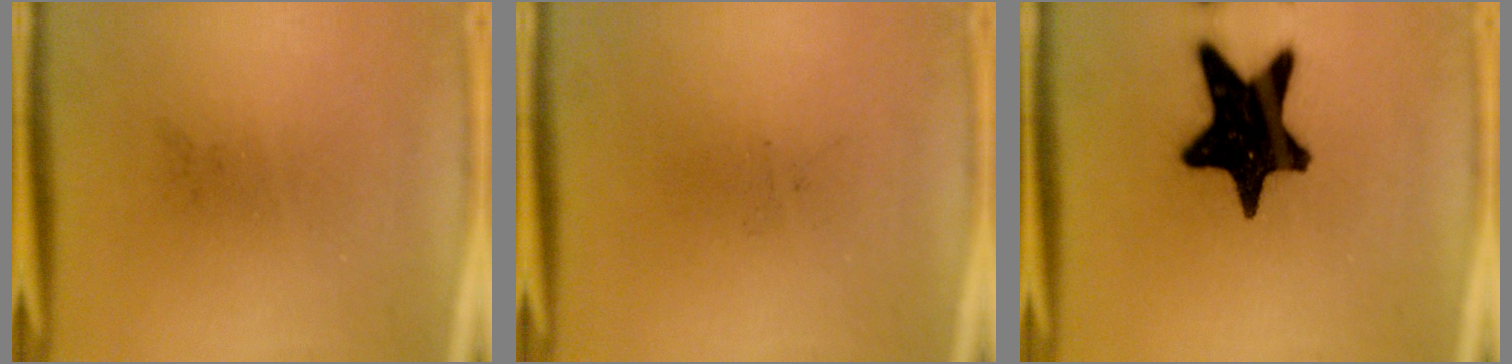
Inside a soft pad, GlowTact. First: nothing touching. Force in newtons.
{"total": 0.0}
{"total": 19.1}